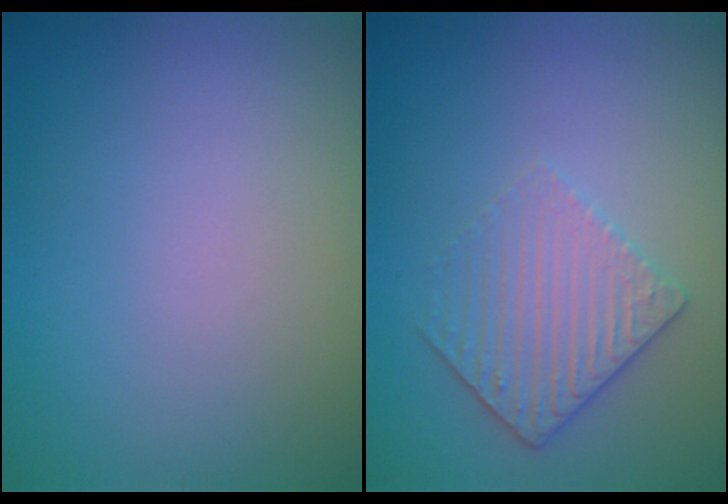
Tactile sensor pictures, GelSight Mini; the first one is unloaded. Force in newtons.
{"total": 3.3, "press": 2.8, "slide": 1.8}